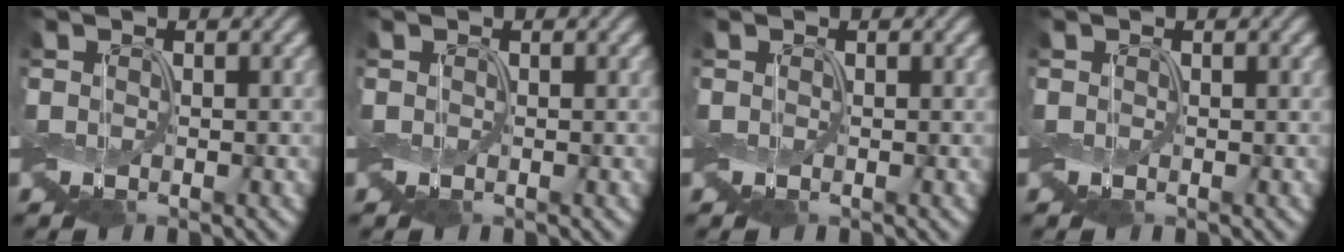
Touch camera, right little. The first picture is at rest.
{"total": 0.0}
{"total": 0.0}
{"total": 0.0}